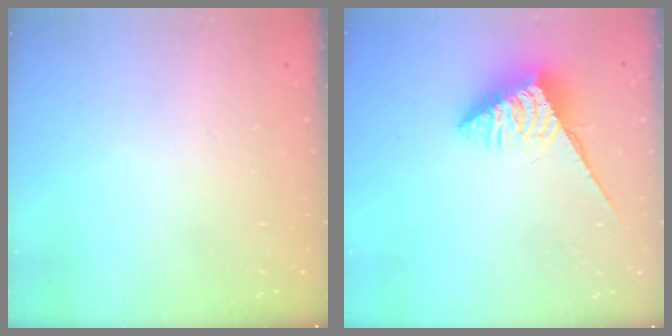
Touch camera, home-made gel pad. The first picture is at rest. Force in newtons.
{"total": 6.0, "press": 6.0, "slide": 0.1}